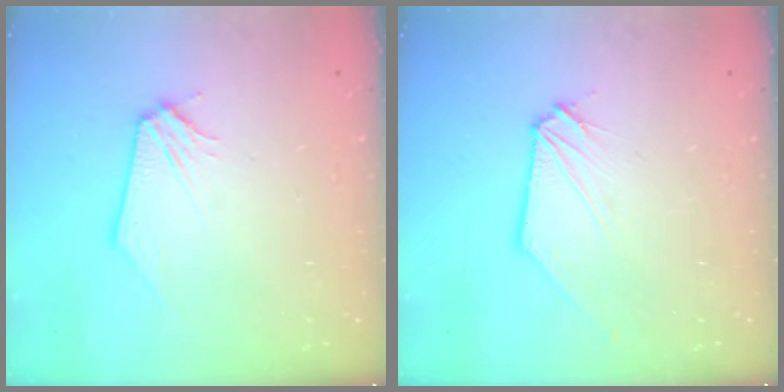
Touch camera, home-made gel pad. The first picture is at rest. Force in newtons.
{"total": 0.0}